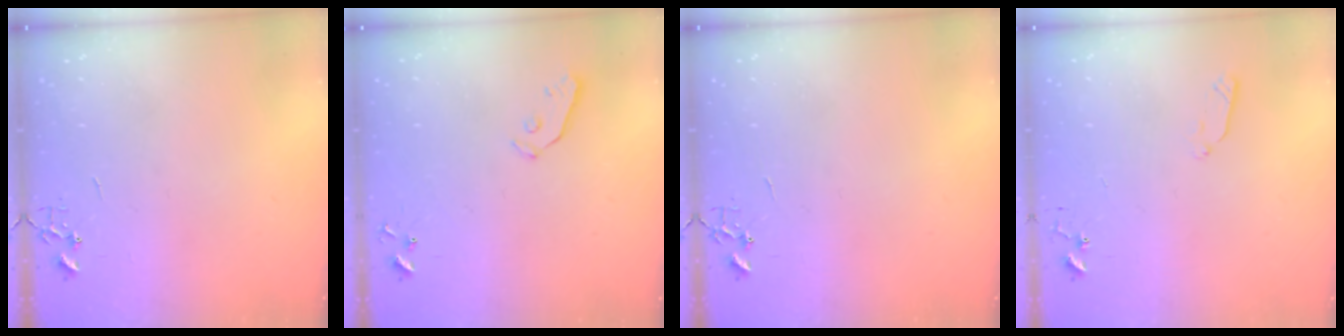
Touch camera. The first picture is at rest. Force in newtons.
{"total": 3.3, "press": 3.2, "slide": 0.5}
{"total": 0.0}
{"total": 5.6, "press": 5.6, "slide": 0.8}